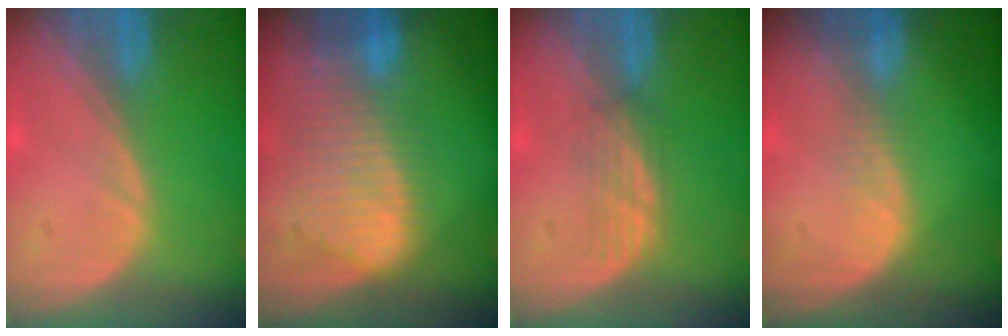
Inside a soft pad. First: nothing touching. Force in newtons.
{"total": 9.3, "press": 8.1, "slide": 4.4}
{"total": 2.9, "press": 2.6, "slide": 1.2}
{"total": 1.6, "press": 1.6, "slide": 0.1}